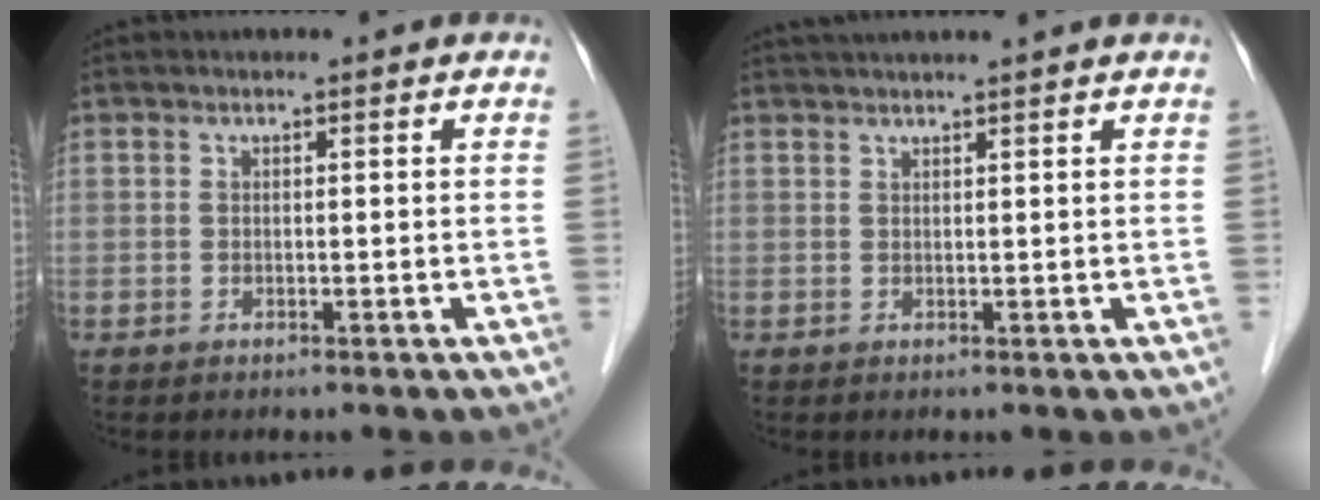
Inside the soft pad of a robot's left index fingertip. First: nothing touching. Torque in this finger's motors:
{"motor_torque": [-0.62, -0.99, 0.45, 0.12]}